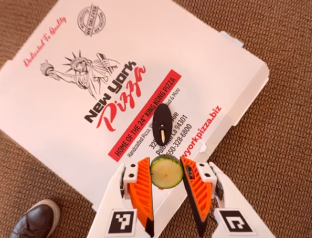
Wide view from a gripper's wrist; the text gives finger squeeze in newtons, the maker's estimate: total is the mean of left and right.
{"total": 7.1, "left": 6.9, "right": 7.2}